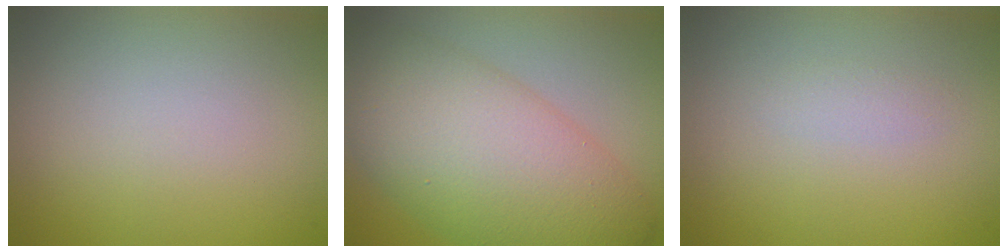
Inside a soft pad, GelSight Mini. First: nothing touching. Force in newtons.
{"total": 10.3, "press": 10.3, "slide": 0.1}
{"total": 0.8, "press": 0.8, "slide": 0.0}